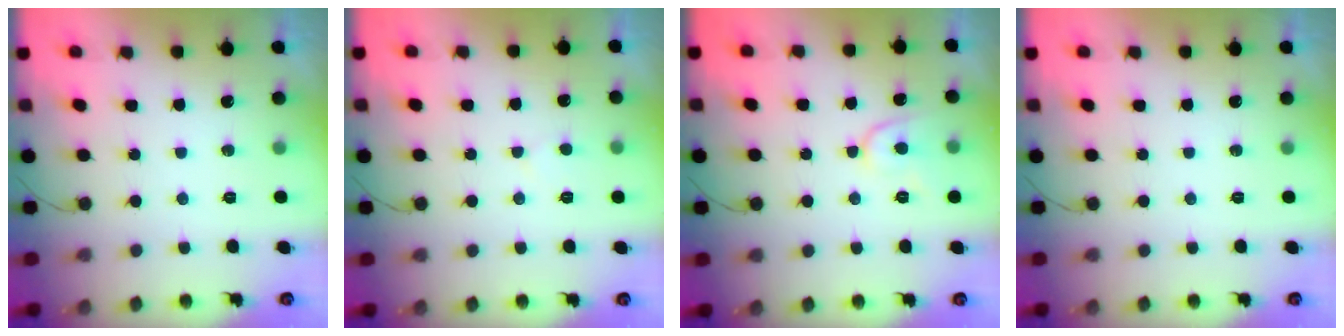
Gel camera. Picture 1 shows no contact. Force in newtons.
{"total": 2.2, "press": 2.2, "slide": 0.2}
{"total": 8.0, "press": 7.9, "slide": 0.9}
{"total": 0.0}